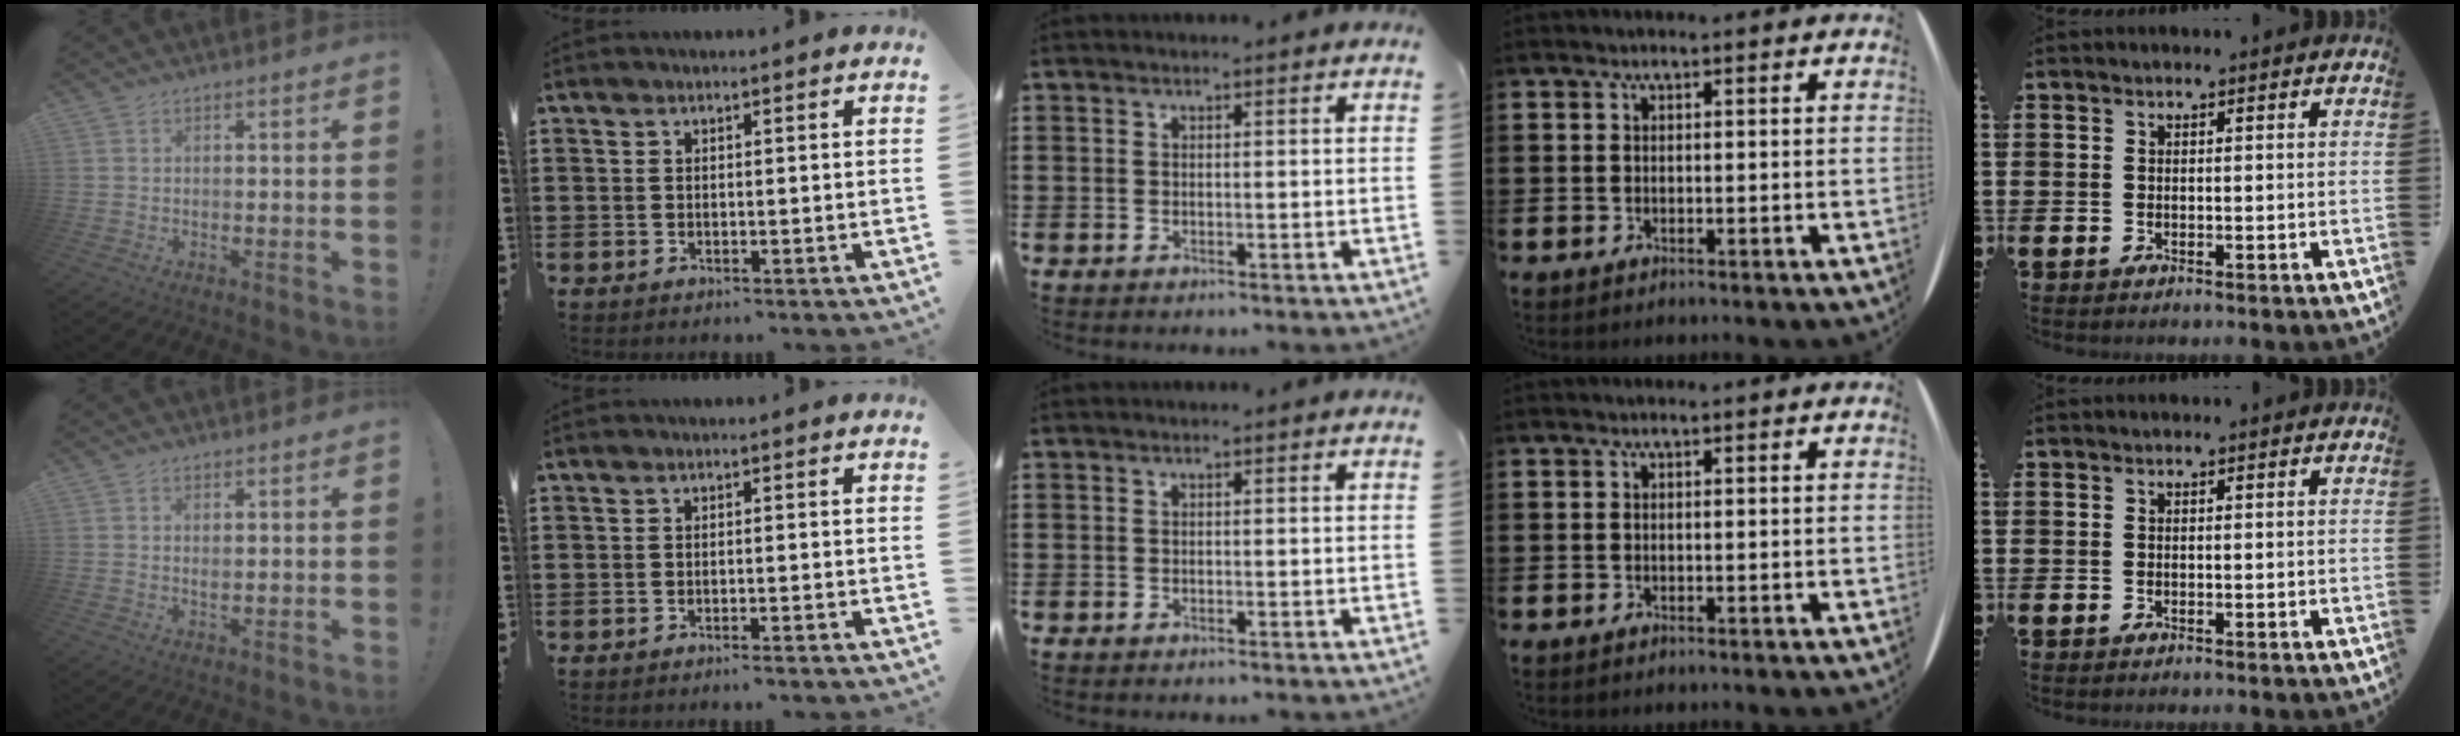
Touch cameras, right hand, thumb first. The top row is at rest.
{"thumb": {"total": 1.1, "force": [0.5, 0.6, 0.9], "torque": [-0.011, -0.002, 0.007]}, "index": {"total": 0.8, "force": [-0.7, -0.1, 0.4], "torque": [-0.009, -0.002, -0.014]}}